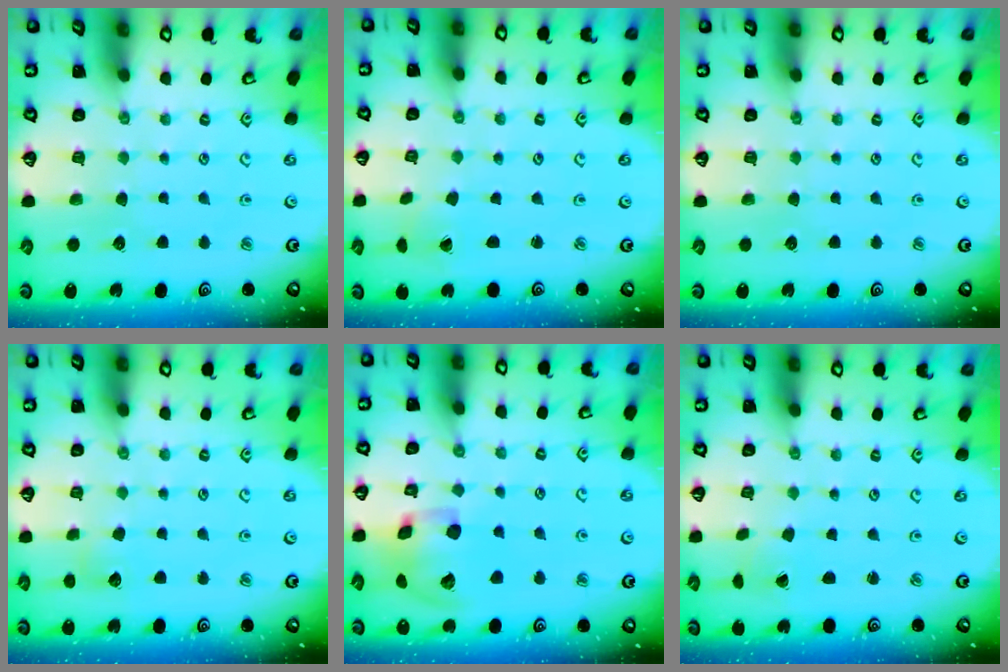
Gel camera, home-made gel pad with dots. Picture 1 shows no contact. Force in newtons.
{"total": 0.6, "press": 0.3, "slide": 0.5}
{"total": 0.0}
{"total": 4.8, "press": 4.8, "slide": 0.5}
{"total": 15.0, "press": 14.8, "slide": 2.3}
{"total": 0.7, "press": 0.5, "slide": 0.4}